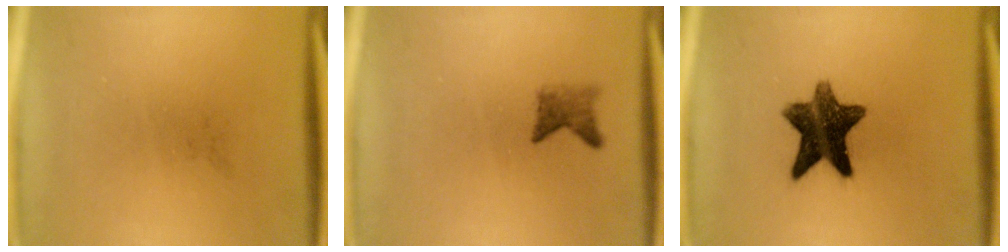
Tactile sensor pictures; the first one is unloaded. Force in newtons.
{"total": 2.0}
{"total": 11.3}